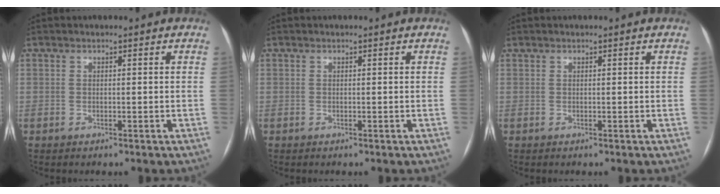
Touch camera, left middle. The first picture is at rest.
{"total": 0.0}
{"total": 0.0}